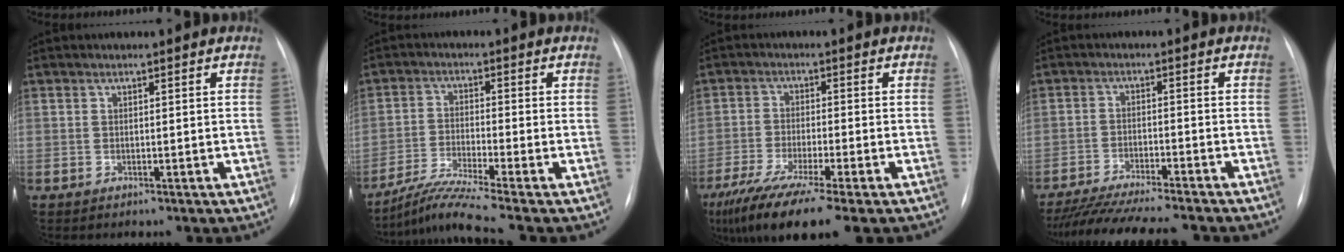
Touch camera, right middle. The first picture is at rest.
{"total": 7.4, "force": [-6.1, -2.3, 3.4], "torque": [-0.073, -0.027, -0.116]}
{"total": 13.2, "force": [-9.4, 0.6, 9.2], "torque": [-0.173, -0.036, -0.160]}
{"total": 14.9, "force": [-13.2, 0.6, 6.8], "torque": [-0.108, -0.025, -0.199]}